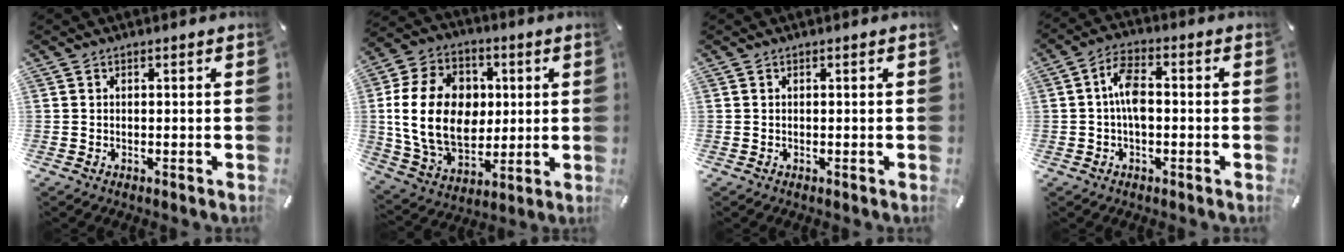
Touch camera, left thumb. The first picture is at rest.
{"total": 19.9, "force": [1.1, 15.3, 12.7], "torque": [-0.261, 0.005, 0.020]}
{"total": 0.0}
{"total": 6.9, "force": [-0.6, 3.5, 5.9], "torque": [-0.117, 0.012, -0.012]}